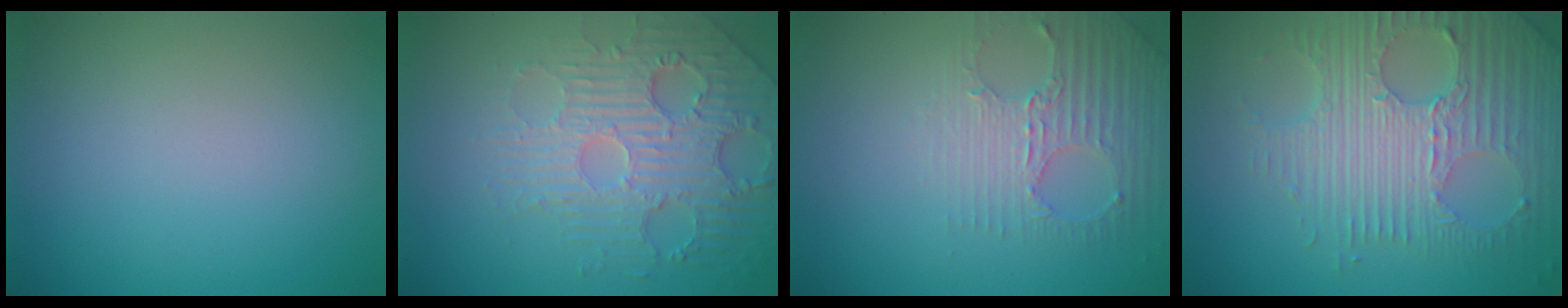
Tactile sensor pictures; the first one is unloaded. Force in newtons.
{"total": 5.0, "press": 4.4, "slide": 2.4}
{"total": 2.9, "press": 2.7, "slide": 1.1}
{"total": 8.0, "press": 5.6, "slide": 5.8}